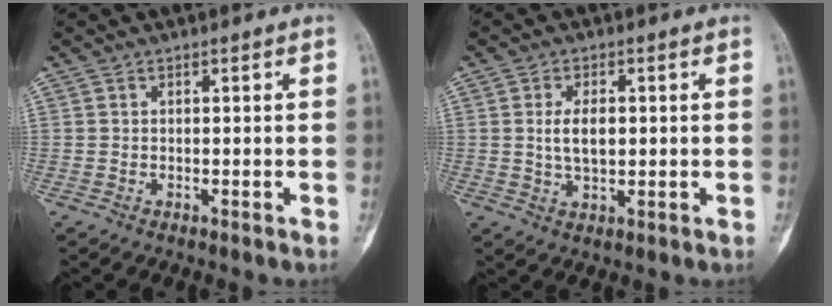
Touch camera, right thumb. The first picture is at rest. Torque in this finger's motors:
{"motor_torque": [0.68, 0.65, 0.35, -0.29, 0.07]}